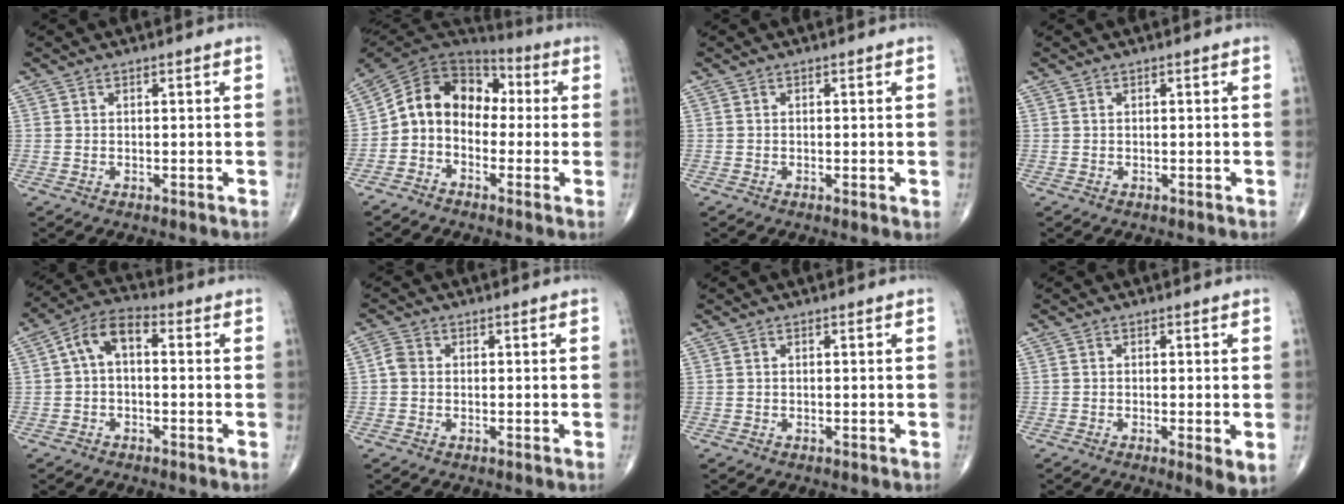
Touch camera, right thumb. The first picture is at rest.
{"total": 12.7, "force": [-1.0, 10.0, 7.7], "torque": [-0.103, 0.059, -0.035]}
{"total": 0.9, "force": [-0.1, 0.2, 0.9], "torque": [-0.019, -0.004, -0.005]}
{"total": 0.0}
{"total": 7.4, "force": [0.5, 4.2, 6.1], "torque": [-0.103, 0.031, -0.004]}
{"total": 2.4, "force": [-0.1, 2.0, 1.2], "torque": [-0.017, 0.006, -0.009]}
{"total": 0.0}
{"total": 4.0, "force": [-0.8, 0.9, 3.8], "torque": [-0.065, -0.014, -0.017]}